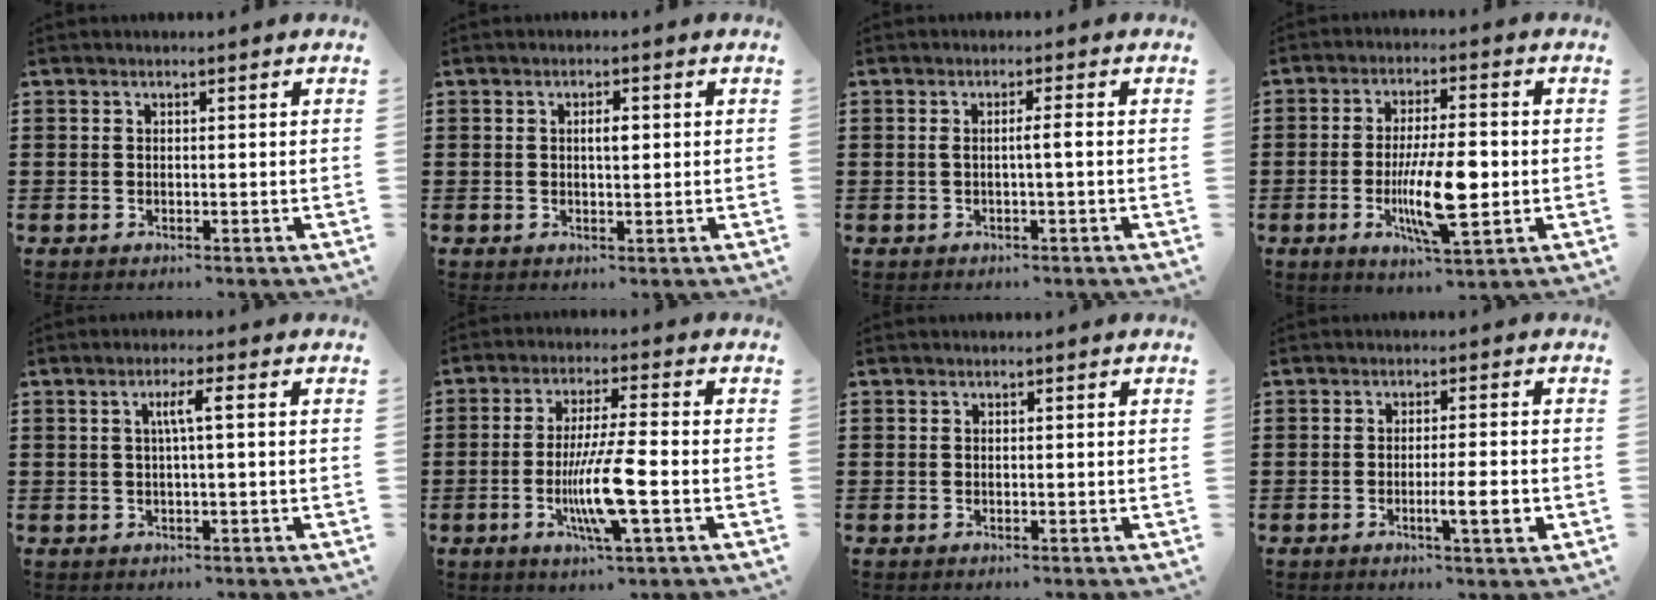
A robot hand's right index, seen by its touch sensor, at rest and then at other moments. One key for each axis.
{"total": 2.2, "fx": 0.3, "fy": 0.7, "fz": 2.0, "tx": -0.040, "ty": 0.006, "tz": 0.003}
{"total": 2.0, "fx": -0.2, "fy": -0.2, "fz": 1.9, "tx": -0.037, "ty": -0.002, "tz": -0.008}
{"total": 11.0, "fx": -2.0, "fy": 2.8, "fz": 10.4, "tx": -0.190, "ty": -0.014, "tz": -0.034}
{"total": 3.1, "fx": 0.3, "fy": 0.0, "fz": 3.1, "tx": -0.059, "ty": 0.001, "tz": 0.000}
{"total": 9.6, "fx": -2.8, "fy": 0.8, "fz": 9.1, "tx": -0.175, "ty": -0.016, "tz": -0.054}
{"total": 0.0}
{"total": 5.1, "fx": -1.6, "fy": 0.3, "fz": 4.8, "tx": -0.076, "ty": -0.010, "tz": -0.025}